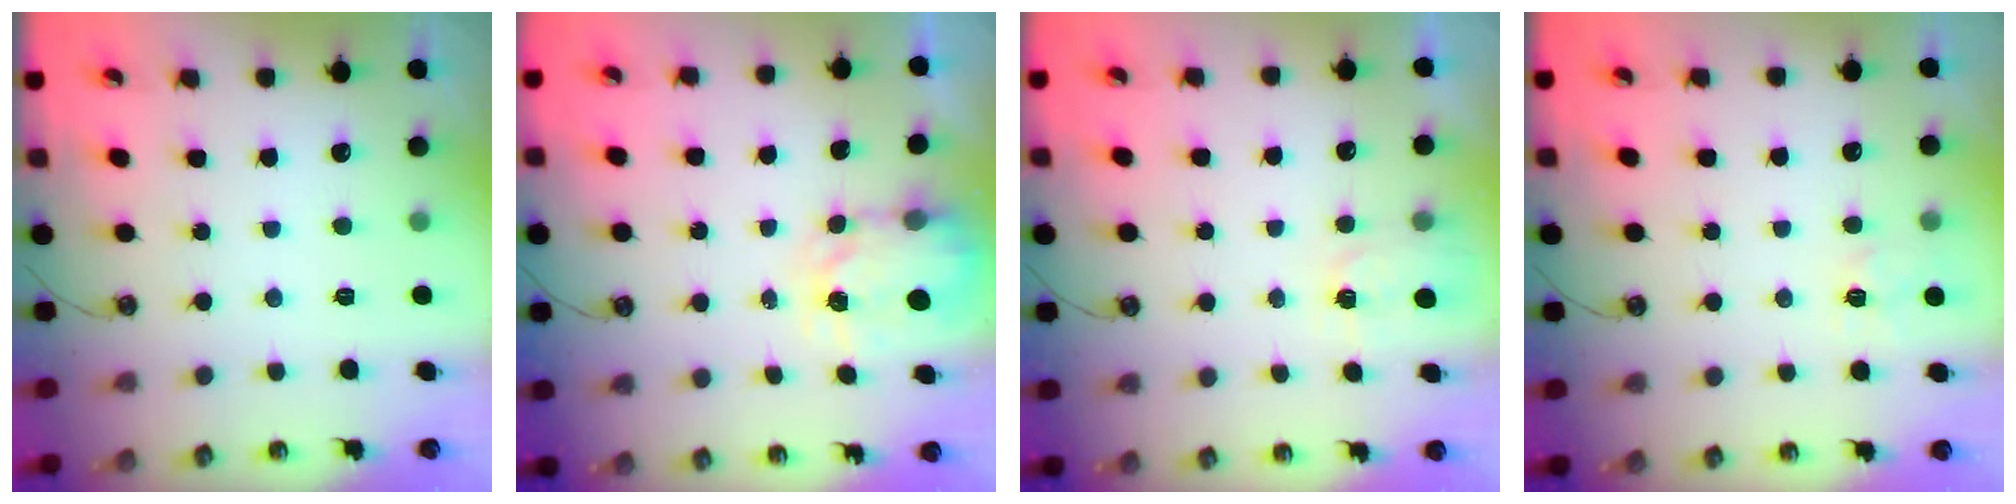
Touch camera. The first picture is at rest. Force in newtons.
{"total": 4.1, "press": 4.0, "slide": 0.5}
{"total": 2.0, "press": 2.0, "slide": 0.3}
{"total": 3.5, "press": 3.4, "slide": 0.5}